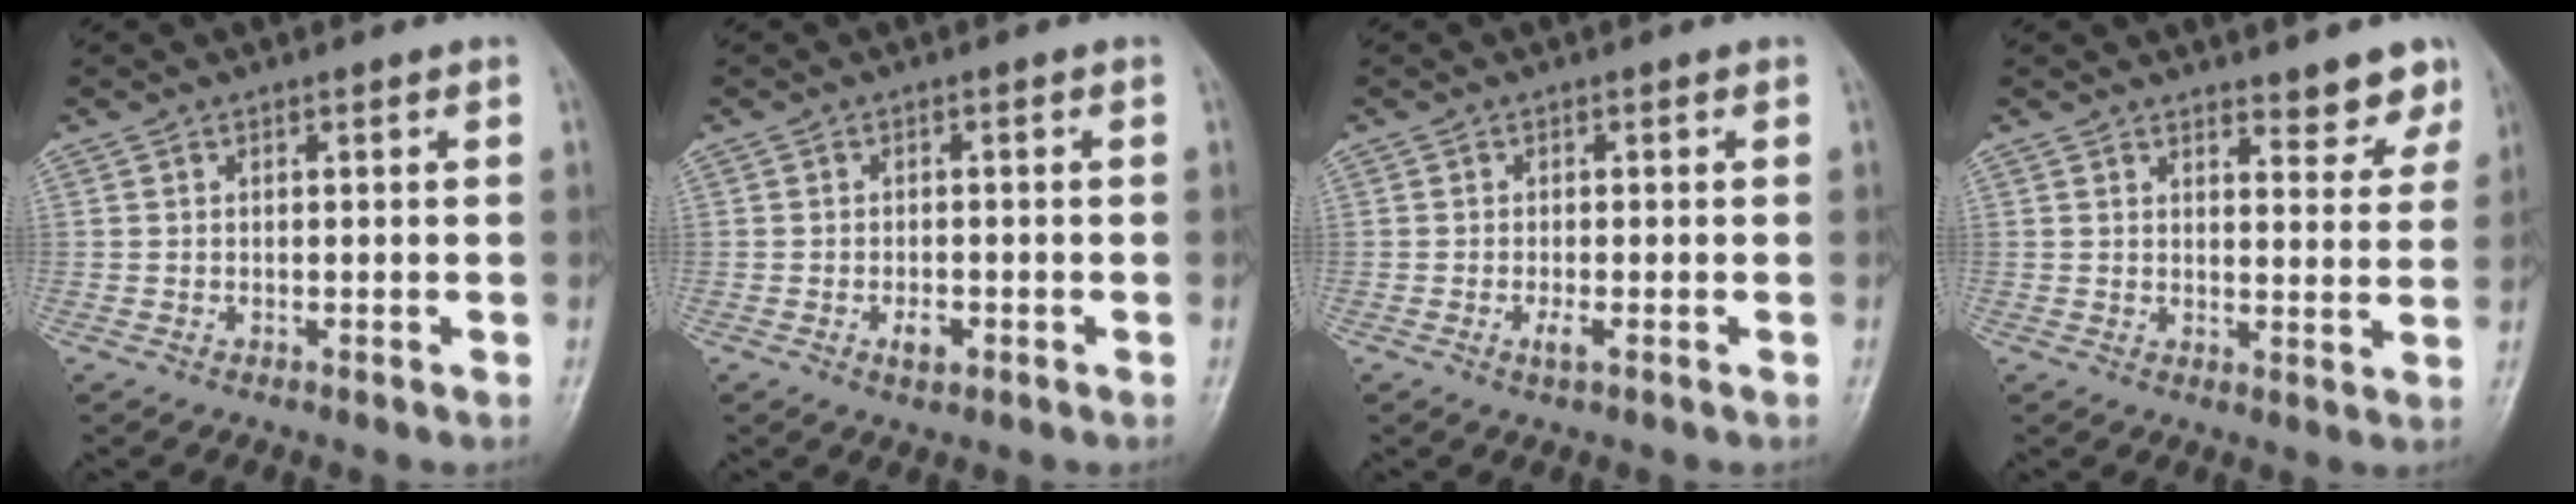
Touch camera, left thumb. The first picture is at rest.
{"total": 2.6, "force": [-1.1, 1.5, 1.9], "torque": [-0.029, 0.003, -0.016]}
{"total": 1.9, "force": [-0.8, 0.4, 1.6], "torque": [-0.035, -0.005, -0.017]}
{"total": 5.8, "force": [5.0, 2.1, 2.1], "torque": [0.002, -0.035, 0.056]}